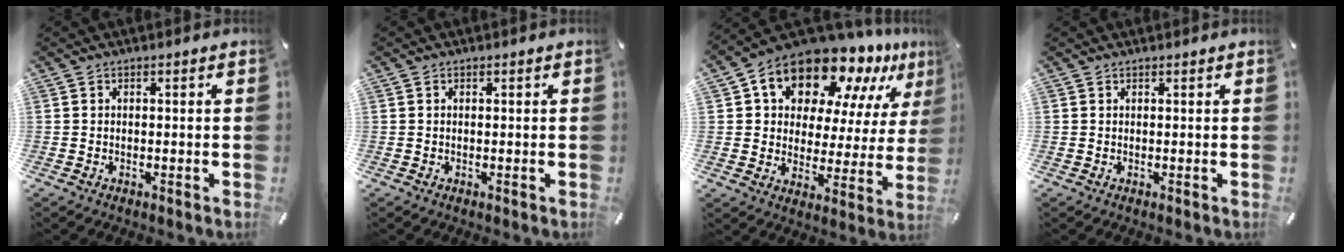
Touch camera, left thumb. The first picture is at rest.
{"total": 0.0}
{"total": 15.9, "force": [12.3, 8.1, 6.0], "torque": [-0.111, -0.102, 0.211]}
{"total": 0.6, "force": [0.4, 0.5, -0.1], "torque": [0.005, 0.003, 0.007]}